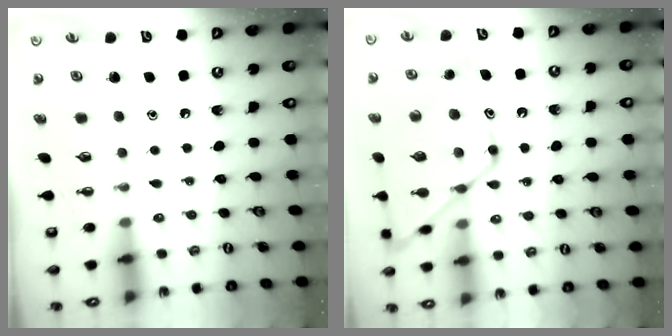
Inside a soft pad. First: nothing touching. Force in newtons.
{"total": 18.7, "press": 18.6, "slide": 1.7}